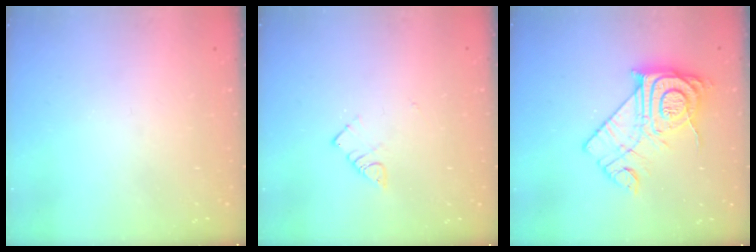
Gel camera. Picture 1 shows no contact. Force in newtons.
{"total": 3.2, "press": 3.2, "slide": 0.2}
{"total": 15.9, "press": 15.9, "slide": 1.1}